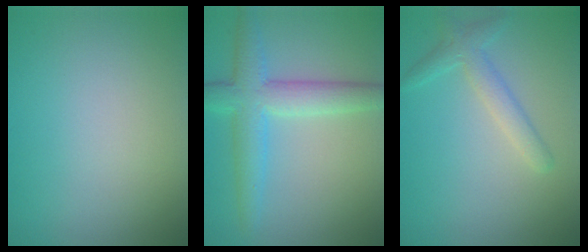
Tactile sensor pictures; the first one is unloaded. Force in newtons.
{"total": 5.3, "press": 5.3, "slide": 0.2}
{"total": 2.4, "press": 2.4, "slide": 0.2}